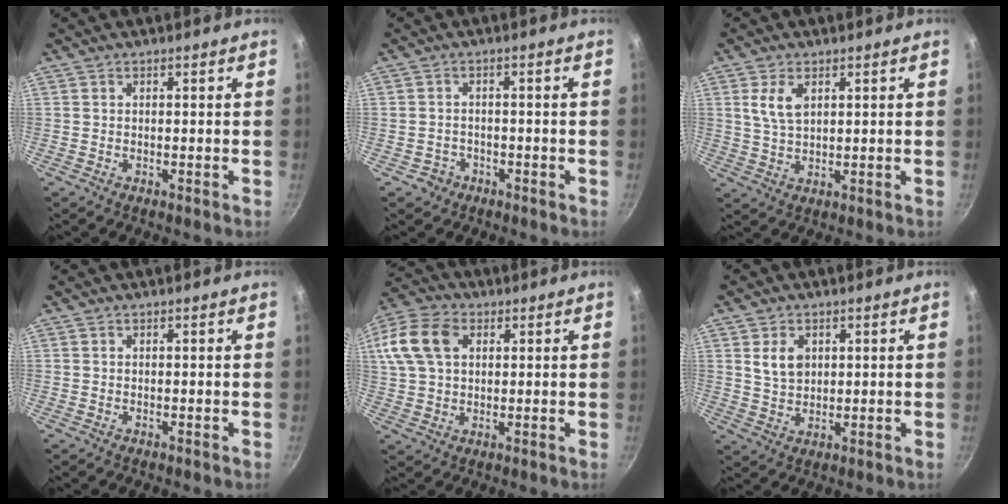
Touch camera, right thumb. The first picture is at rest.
{"total": 2.6, "force": [-1.4, 2.2, 0.5], "torque": [0.000, 0.018, -0.016]}
{"total": 5.4, "force": [2.0, 3.0, 4.1], "torque": [-0.075, -0.007, 0.042]}
{"total": 0.0}
{"total": 15.6, "force": [4.6, 11.1, 10.0], "torque": [-0.222, 0.025, 0.078]}
{"total": 5.4, "force": [1.7, 3.8, 3.3], "torque": [-0.046, -0.010, 0.035]}